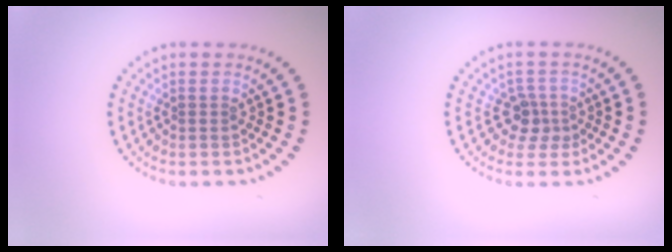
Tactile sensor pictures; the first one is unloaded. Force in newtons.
{"total": 2.3, "press": 1.8, "slide": 1.5}